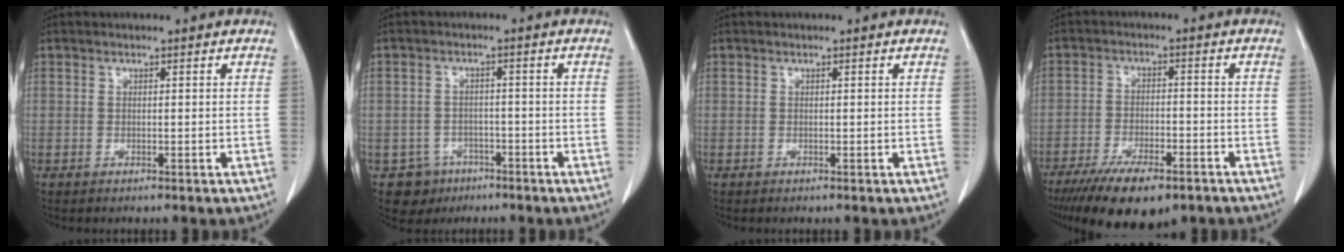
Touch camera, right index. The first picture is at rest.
{"total": 4.9, "force": [-2.6, 4.2, 0.0], "torque": [0.003, 0.012, -0.033]}
{"total": 0.0}
{"total": 12.6, "force": [-8.9, 3.9, 8.0], "torque": [-0.129, -0.017, -0.141]}